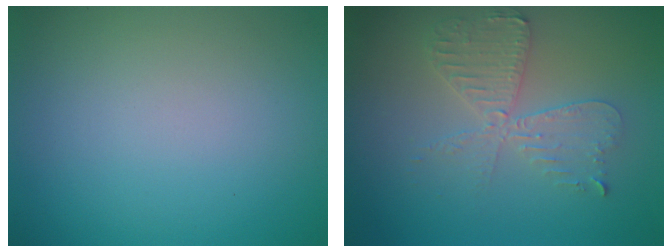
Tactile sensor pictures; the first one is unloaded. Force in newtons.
{"total": 4.1, "press": 3.5, "slide": 2.1}